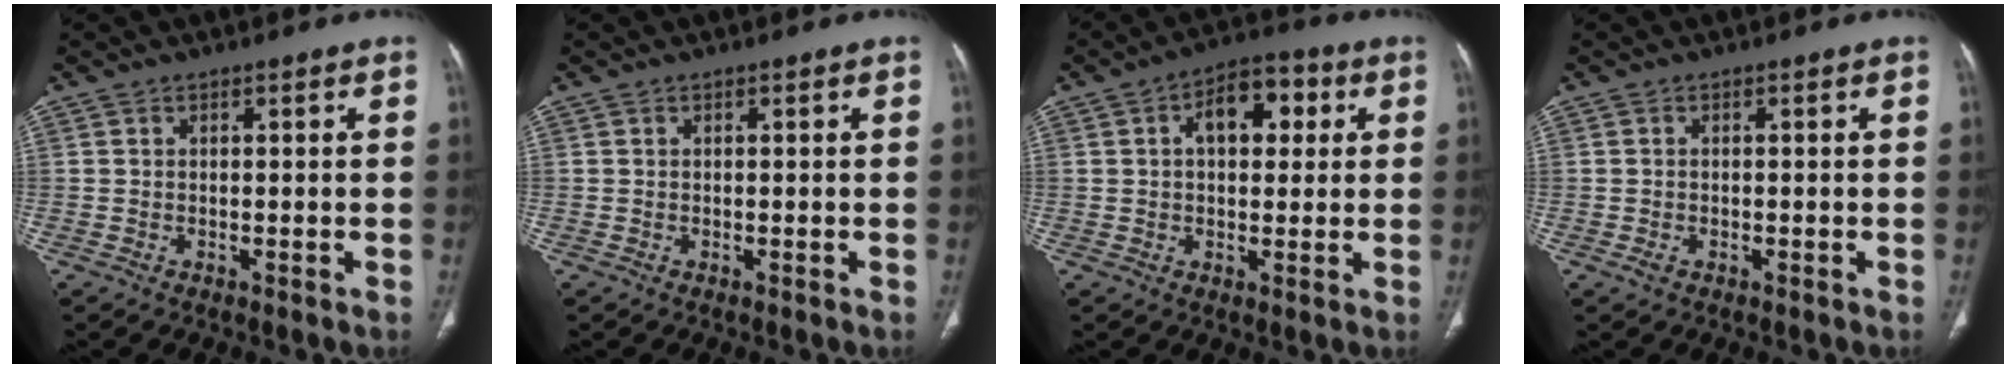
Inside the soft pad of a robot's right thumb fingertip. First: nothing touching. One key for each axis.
{"total": 0.0}
{"total": 9.7, "fx": 2.6, "fy": 5.6, "fz": 7.4, "tx": -0.083, "ty": 0.016, "tz": 0.033}
{"total": 0.9, "fx": -0.5, "fy": 0.5, "fz": 0.6, "tx": -0.017, "ty": 0.004, "tz": -0.006}